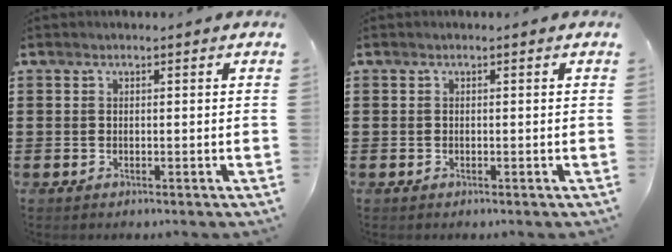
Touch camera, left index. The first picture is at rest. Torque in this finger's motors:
{"motor_torque": [0.09, 0.13, 0.02, 0.00]}